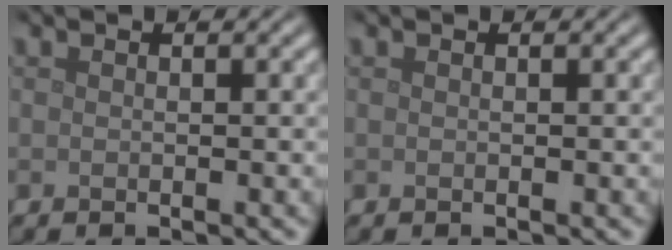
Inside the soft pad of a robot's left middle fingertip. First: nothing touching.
{"total": 0.0}